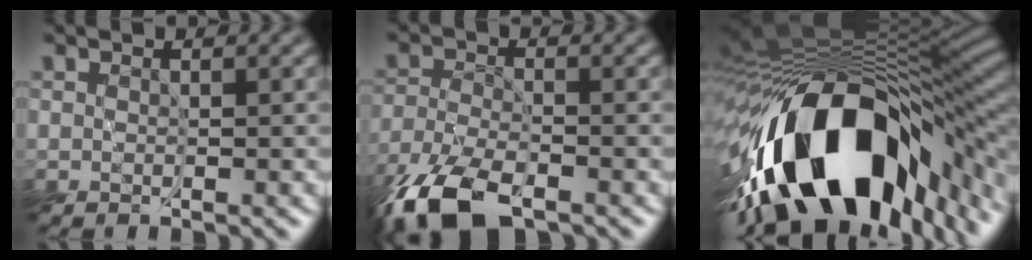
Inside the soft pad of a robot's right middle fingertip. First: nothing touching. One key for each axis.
{"total": 8.3, "fx": -5.9, "fy": 3.2, "fz": 4.8, "tx": -0.105, "ty": -0.023, "tz": -0.120}
{"total": 16.8, "fx": -7.1, "fy": 7.9, "fz": 13.0, "tx": -0.219, "ty": -0.007, "tz": -0.110}